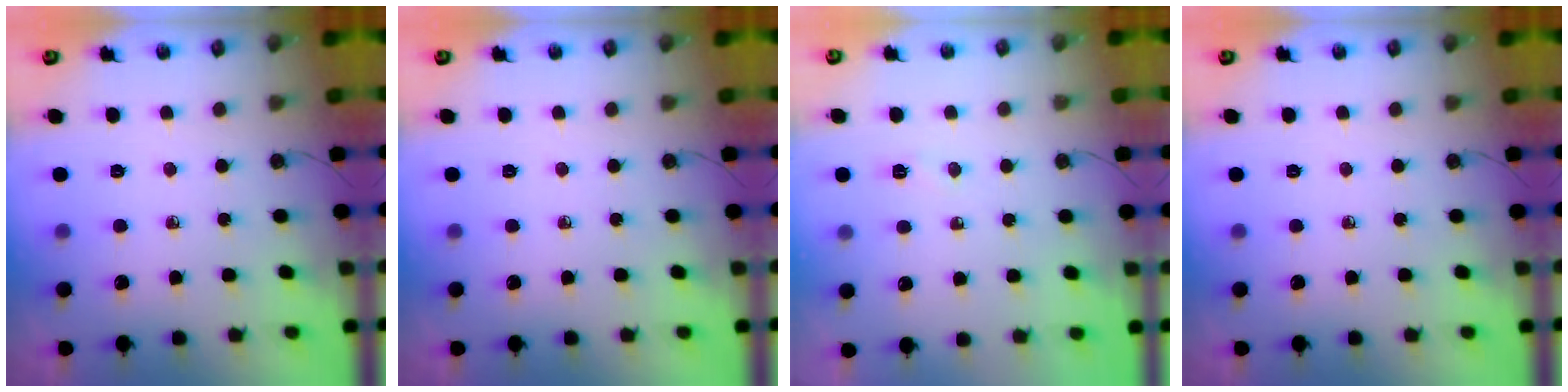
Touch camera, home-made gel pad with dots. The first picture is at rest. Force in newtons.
{"total": 0.0}
{"total": 3.9, "press": 3.9, "slide": 0.6}
{"total": 0.0}